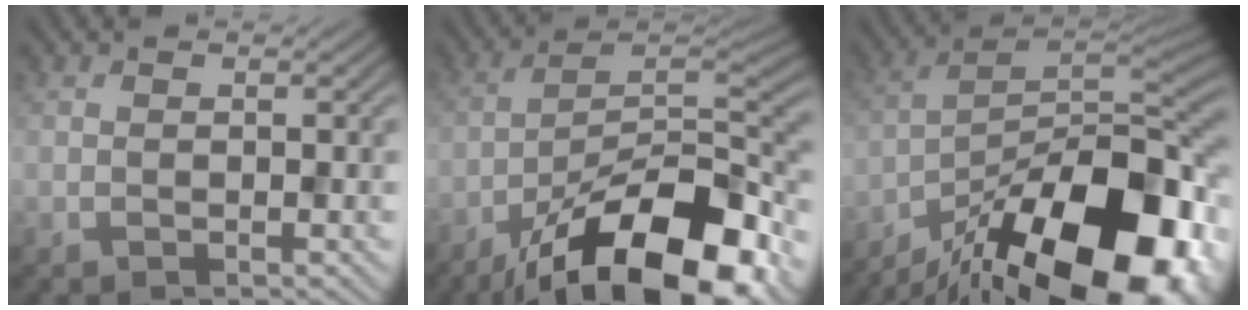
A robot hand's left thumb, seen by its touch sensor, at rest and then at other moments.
{"total": 18.4, "force": [-12.0, 6.3, 12.5], "torque": [-0.191, -0.009, -0.208]}
{"total": 21.3, "force": [-13.9, 7.9, 14.1], "torque": [-0.198, -0.023, -0.217]}